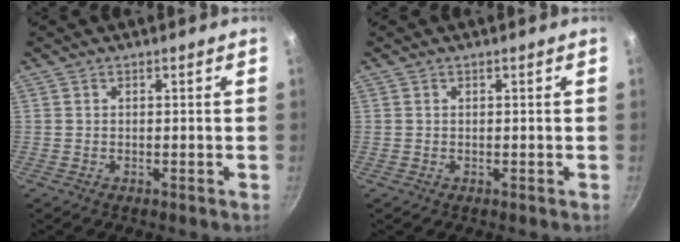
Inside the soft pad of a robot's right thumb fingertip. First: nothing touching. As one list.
[{"total": 0.0}]